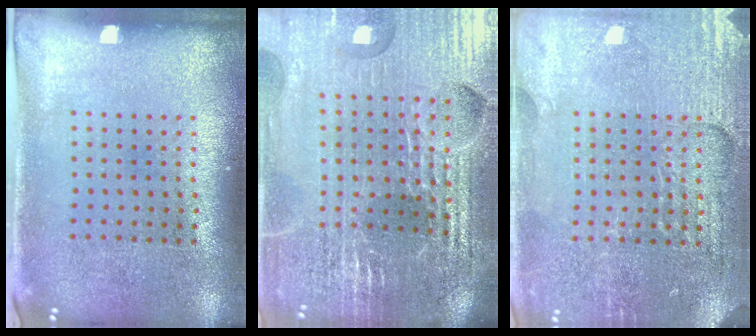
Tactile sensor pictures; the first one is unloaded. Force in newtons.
{"total": 5.4, "press": 4.9, "slide": 2.1}
{"total": 3.3, "press": 3.3, "slide": 0.7}